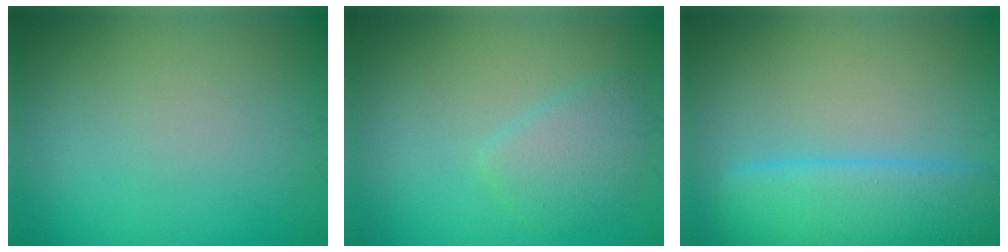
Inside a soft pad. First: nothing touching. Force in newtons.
{"total": 2.7, "press": 2.7, "slide": 0.2}
{"total": 7.0, "press": 7.0, "slide": 0.2}